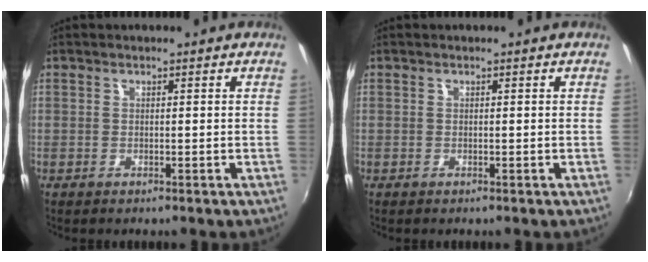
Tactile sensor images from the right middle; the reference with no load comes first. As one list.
[{"total": 0.0}]